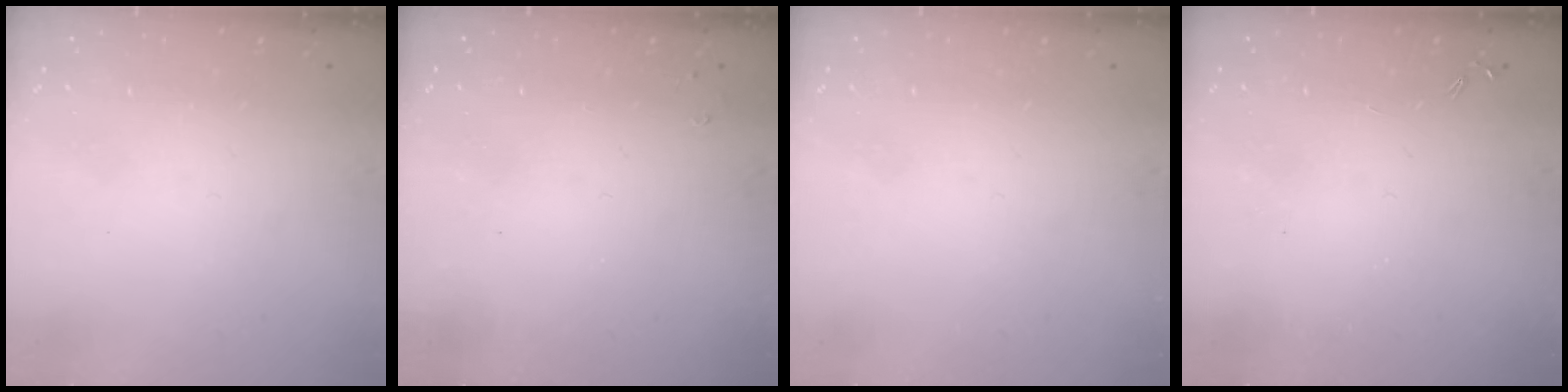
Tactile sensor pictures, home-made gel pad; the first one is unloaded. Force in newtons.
{"total": 1.8, "press": 1.8, "slide": 0.3}
{"total": 0.0}
{"total": 0.0}